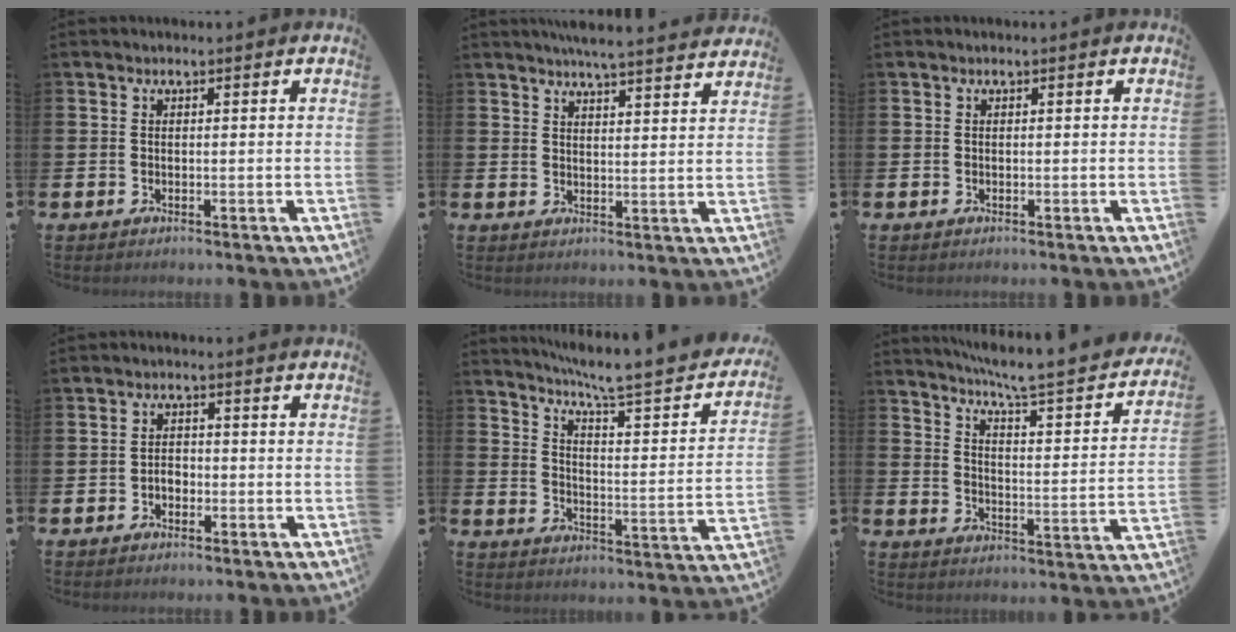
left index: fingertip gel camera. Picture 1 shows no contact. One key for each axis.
{"total": 5.3, "fx": 5.2, "fy": -0.5, "fz": 1.0, "tx": -0.018, "ty": -0.034, "tz": 0.089}
{"total": 0.0}
{"total": 1.8, "fx": -0.8, "fy": 1.3, "fz": 1.0, "tx": -0.017, "ty": 0.004, "tz": -0.018}
{"total": 6.9, "fx": 5.8, "fy": 0.0, "fz": 3.6, "tx": -0.070, "ty": -0.056, "tz": 0.083}
{"total": 5.8, "fx": 5.1, "fy": -0.1, "fz": 2.8, "tx": -0.060, "ty": -0.051, "tz": 0.072}